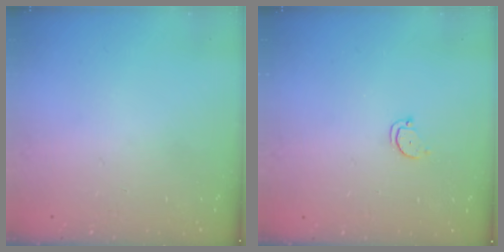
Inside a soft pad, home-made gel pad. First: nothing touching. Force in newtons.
{"total": 2.0, "press": 2.0, "slide": 0.2}